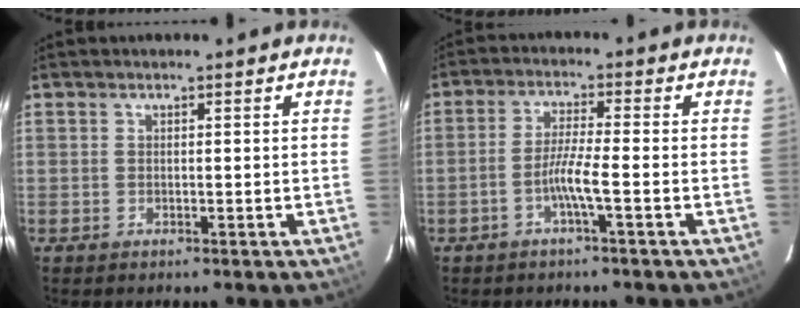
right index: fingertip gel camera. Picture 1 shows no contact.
{"total": 4.6, "force": [-2.1, -0.5, 4.0], "torque": [-0.087, 0.003, -0.042]}